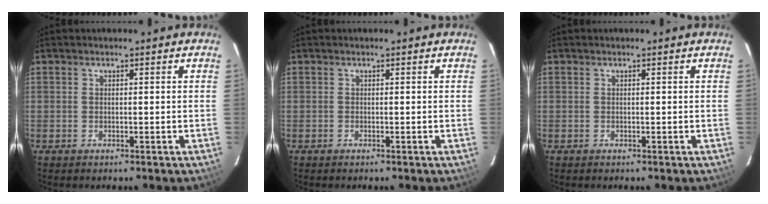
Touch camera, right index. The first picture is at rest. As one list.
[{"total": 0.0}, {"total": 0.0}]